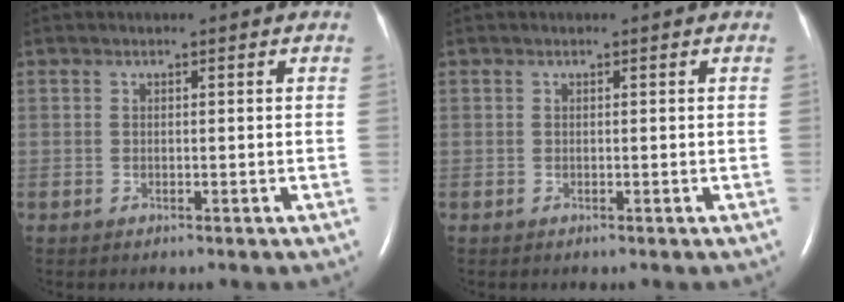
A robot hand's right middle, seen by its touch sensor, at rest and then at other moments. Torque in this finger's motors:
{"motor_torque": [0.00, 0.00, 0.00, 0.00]}